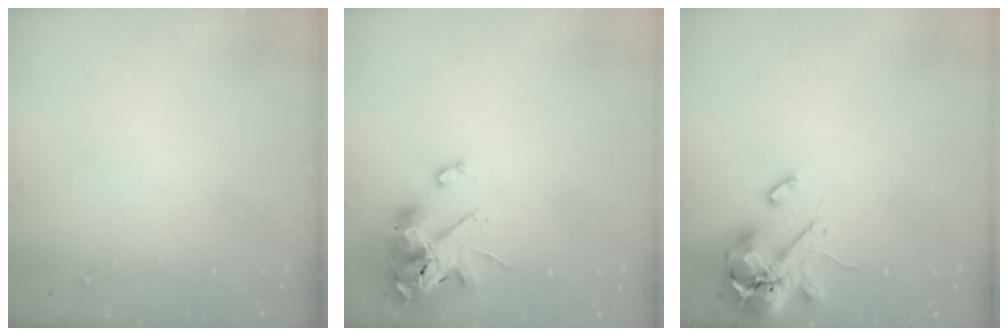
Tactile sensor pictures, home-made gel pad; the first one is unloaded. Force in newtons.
{"total": 14.4, "press": 14.3, "slide": 2.2}
{"total": 12.8, "press": 12.6, "slide": 2.0}